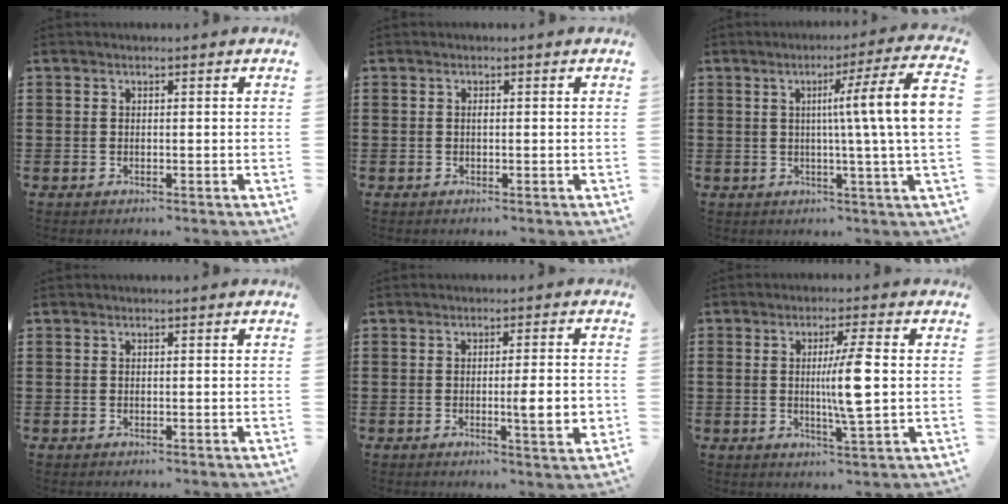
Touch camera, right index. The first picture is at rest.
{"total": 0.5, "force": [0.0, 0.2, 0.5], "torque": [-0.013, -0.004, 0.001]}
{"total": 10.3, "force": [1.1, -0.7, 10.2], "torque": [-0.172, -0.010, 0.007]}
{"total": 0.0}
{"total": 5.7, "force": [-0.8, 0.7, 5.6], "torque": [-0.085, -0.011, -0.014]}
{"total": 7.2, "force": [0.4, 0.3, 7.2], "torque": [-0.130, -0.002, 0.000]}